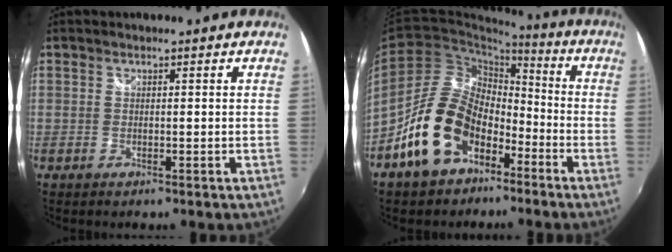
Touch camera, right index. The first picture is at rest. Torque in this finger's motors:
{"motor_torque": [-0.03, -0.32, 0.03, -0.11]}